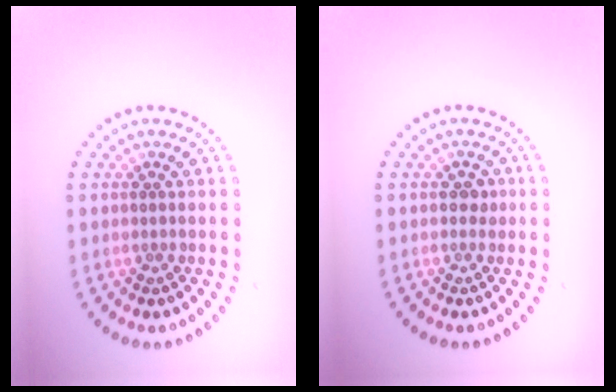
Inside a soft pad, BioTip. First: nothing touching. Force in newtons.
{"total": 1.1, "press": 1.0, "slide": 0.3}